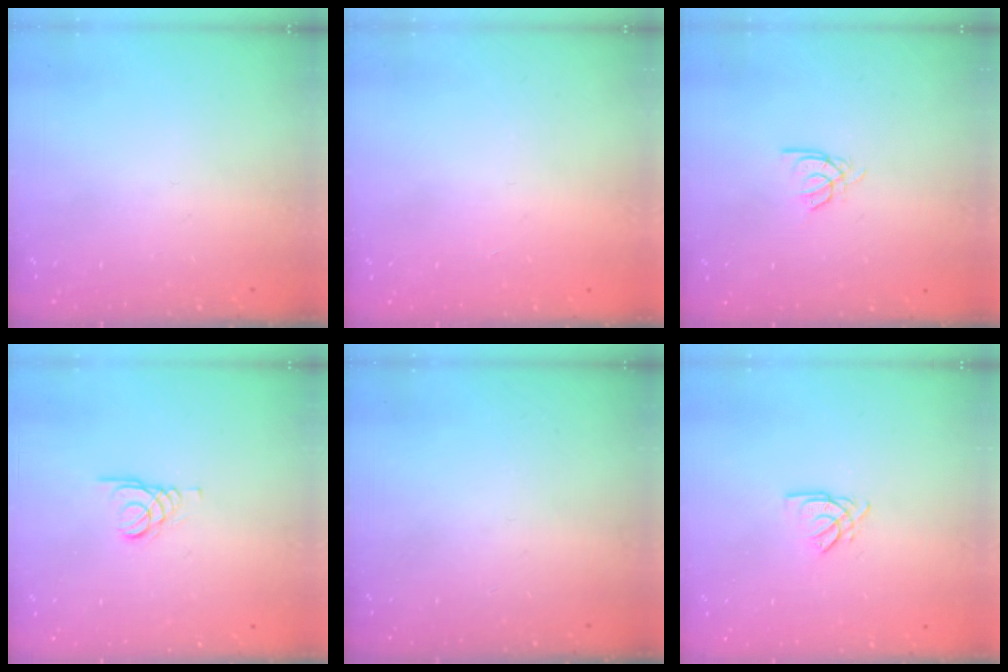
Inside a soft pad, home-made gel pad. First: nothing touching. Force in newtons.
{"total": 1.0, "press": 0.9, "slide": 0.2}
{"total": 2.4, "press": 2.4, "slide": 0.4}
{"total": 1.5, "press": 1.4, "slide": 0.1}
{"total": 0.0}
{"total": 2.6, "press": 2.6, "slide": 0.1}